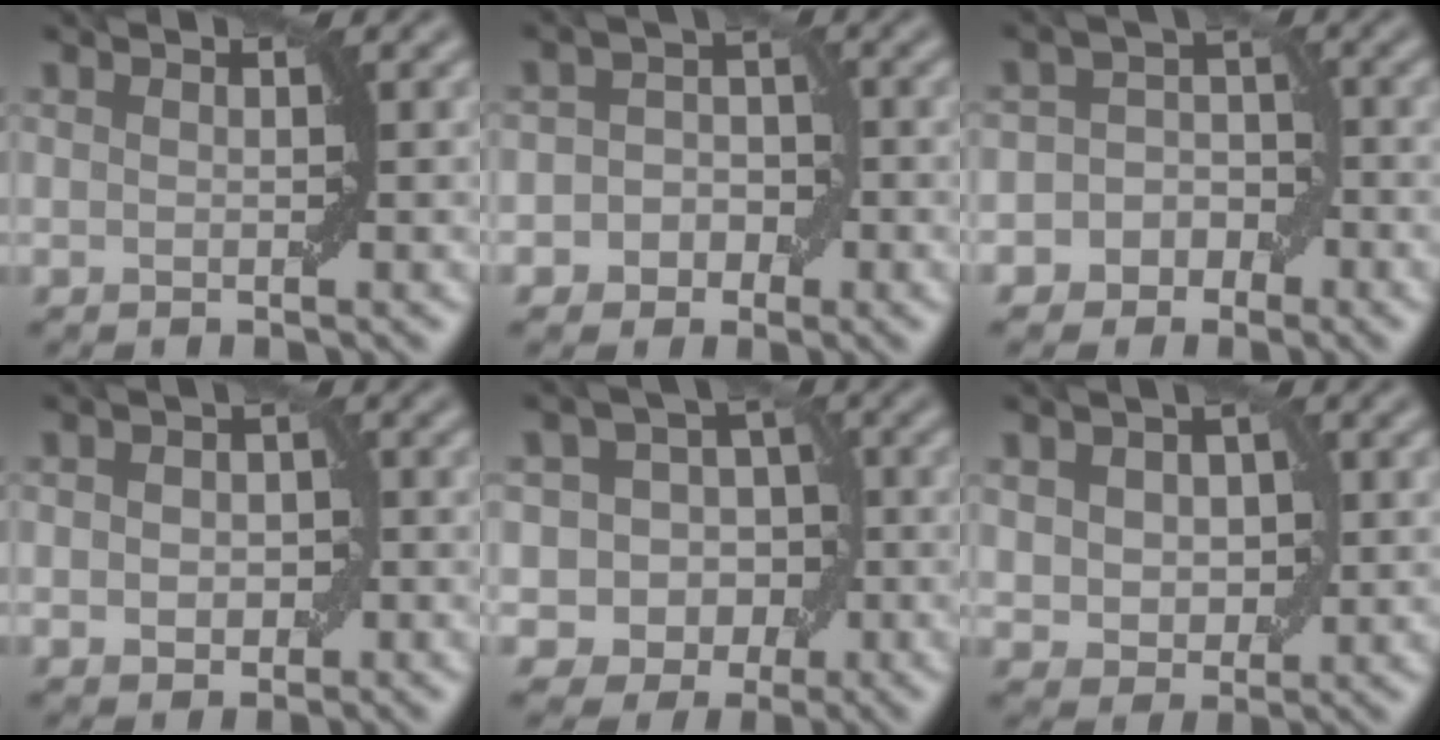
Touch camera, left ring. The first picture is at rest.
{"total": 3.5, "force": [-1.1, 3.0, 1.4], "torque": [0.012, 0.008, -0.029]}
{"total": 5.0, "force": [-2.1, 4.4, 1.1], "torque": [0.014, 0.022, -0.055]}
{"total": 3.2, "force": [-0.3, 2.4, 2.1], "torque": [-0.013, 0.001, -0.011]}
{"total": 8.2, "force": [-1.6, 7.4, 3.0], "torque": [-0.021, 0.030, -0.060]}
{"total": 4.4, "force": [0.6, 3.2, 2.9], "torque": [-0.048, 0.007, 0.006]}